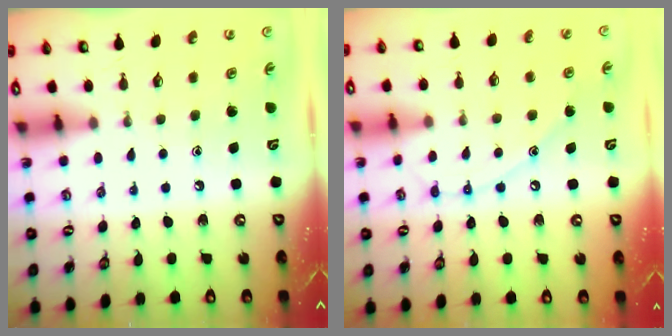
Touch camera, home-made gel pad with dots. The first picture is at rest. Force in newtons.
{"total": 8.8, "press": 8.8, "slide": 0.7}